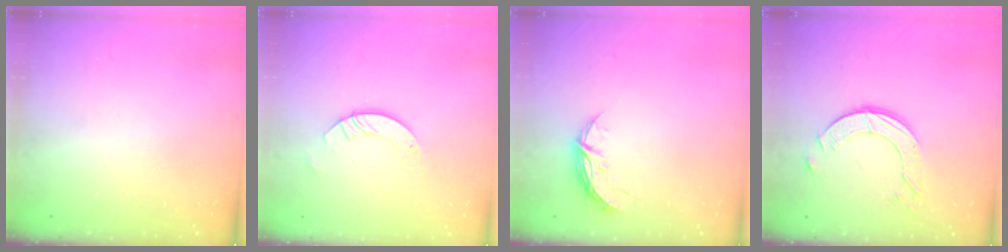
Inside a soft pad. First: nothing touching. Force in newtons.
{"total": 3.3, "press": 3.3, "slide": 0.2}
{"total": 4.6, "press": 4.6, "slide": 0.4}
{"total": 8.4, "press": 8.4, "slide": 0.5}